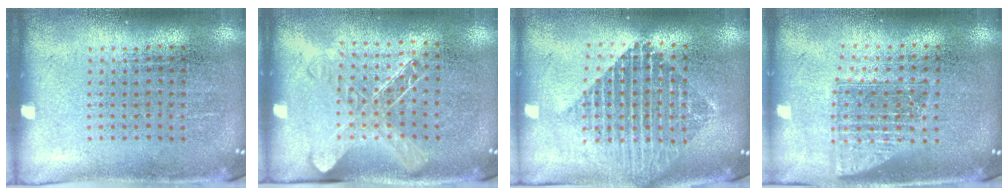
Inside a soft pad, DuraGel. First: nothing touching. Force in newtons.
{"total": 1.4, "press": 1.3, "slide": 0.6}
{"total": 2.1, "press": 1.7, "slide": 1.2}
{"total": 1.5, "press": 1.2, "slide": 1.0}